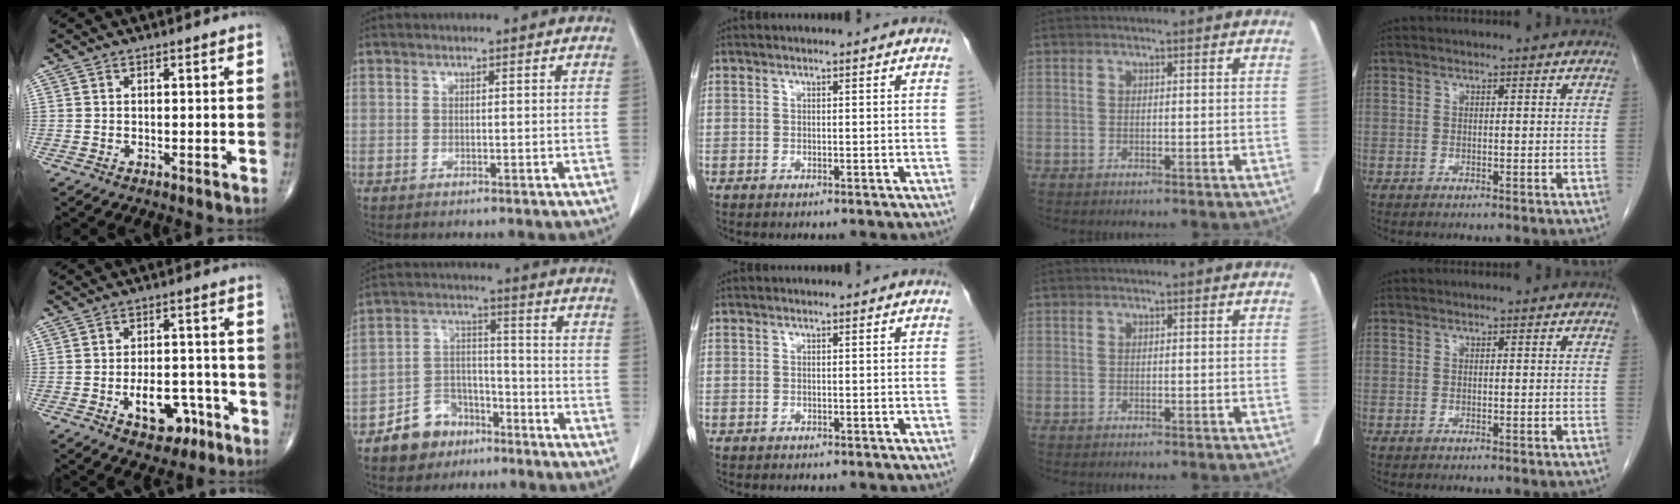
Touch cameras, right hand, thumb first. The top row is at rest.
{"thumb": {"total": 8.8, "force": [-3.7, 5.3, 6.0], "torque": [-0.063, 0.030, -0.049]}, "index": {"total": 8.6, "force": [-5.5, 6.1, 2.3], "torque": [-0.041, 0.021, -0.091]}}